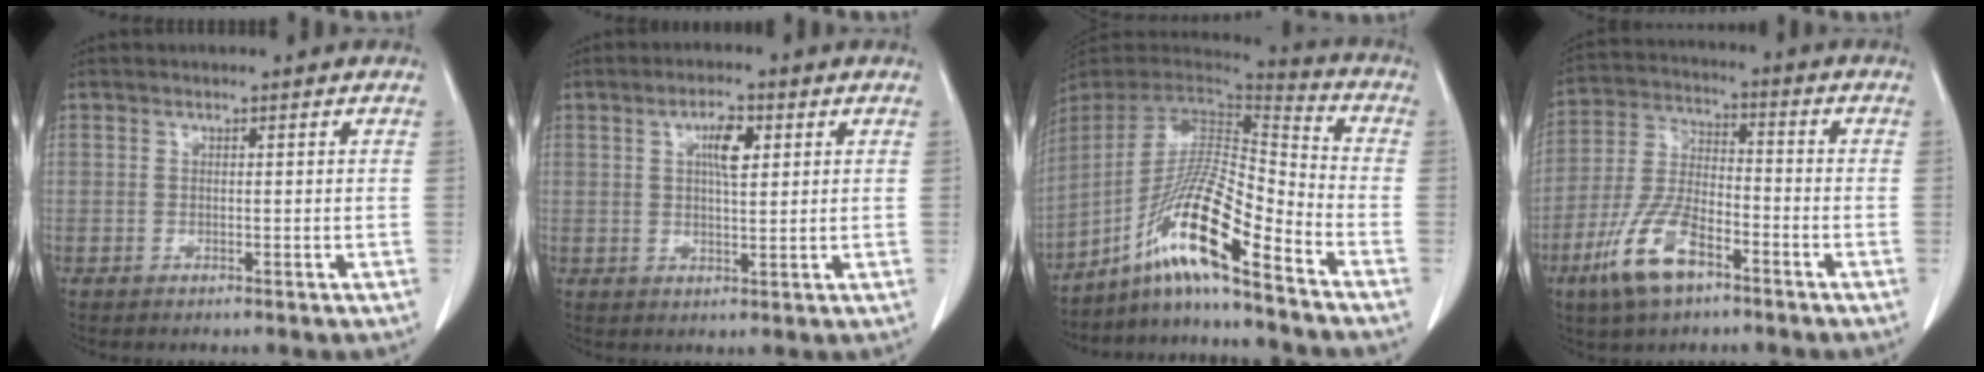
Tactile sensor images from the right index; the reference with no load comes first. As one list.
[{"total": 4.6, "force": [1.6, 1.3, 4.1], "torque": [-0.072, 0.002, 0.026]}, {"total": 14.8, "force": [-9.6, -0.1, 11.2], "torque": [-0.206, 0.002, -0.177]}, {"total": 11.2, "force": [-6.3, 4.2, 8.3], "torque": [-0.187, -0.001, -0.119]}]